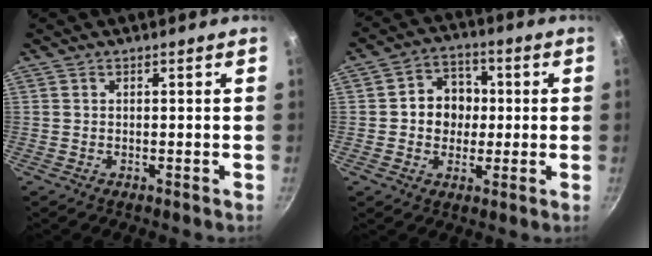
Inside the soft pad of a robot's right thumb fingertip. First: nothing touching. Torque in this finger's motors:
{"motor_torque": [-0.41, 0.66, 0.18, 0.01, 0.03]}